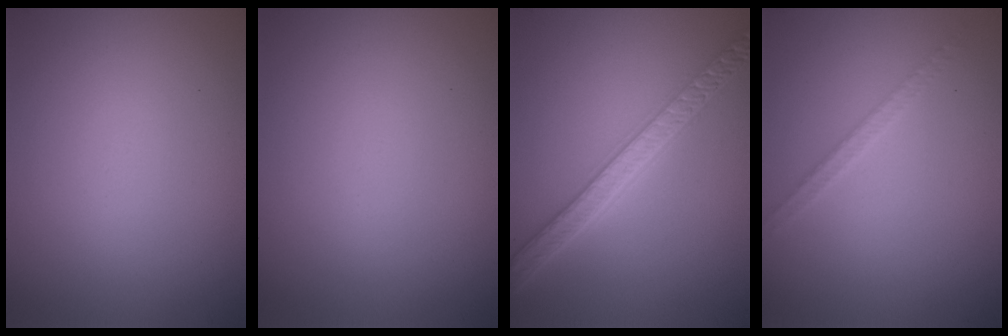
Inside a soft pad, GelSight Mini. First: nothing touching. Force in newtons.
{"total": 0.0}
{"total": 4.8, "press": 4.1, "slide": 2.4}
{"total": 1.3, "press": 1.3, "slide": 0.2}